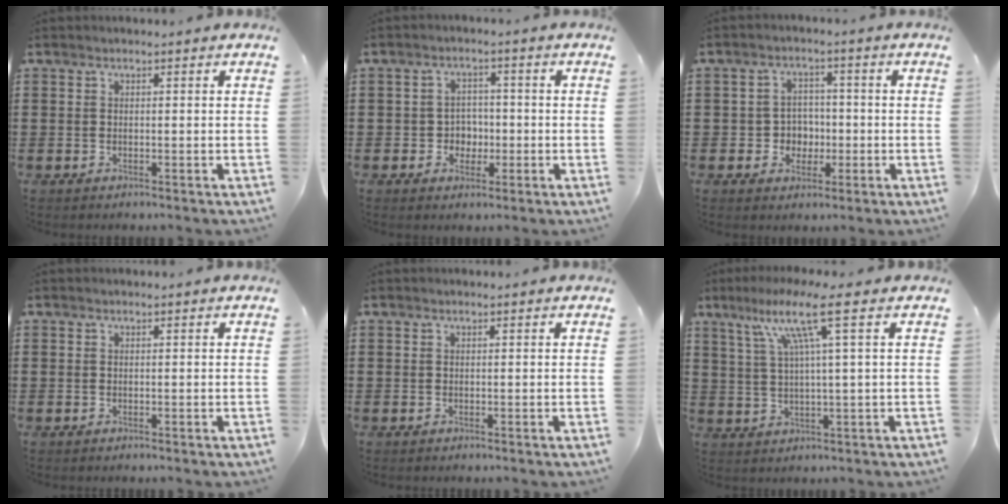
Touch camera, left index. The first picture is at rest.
{"total": 3.4, "force": [-0.8, 3.0, 1.4], "torque": [-0.028, 0.002, -0.022]}
{"total": 4.0, "force": [-0.8, 3.7, 1.1], "torque": [-0.035, 0.007, -0.017]}
{"total": 0.0}
{"total": 0.0}
{"total": 9.6, "force": [4.2, -0.2, 8.6], "torque": [-0.182, 0.001, 0.064]}